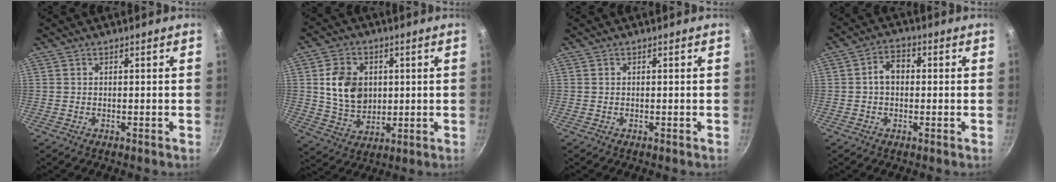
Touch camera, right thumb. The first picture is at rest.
{"total": 11.3, "force": [1.6, 8.9, 6.7], "torque": [-0.095, -0.007, 0.036]}
{"total": 0.0}
{"total": 4.7, "force": [0.1, 3.5, 3.2], "torque": [-0.033, 0.017, -0.006]}